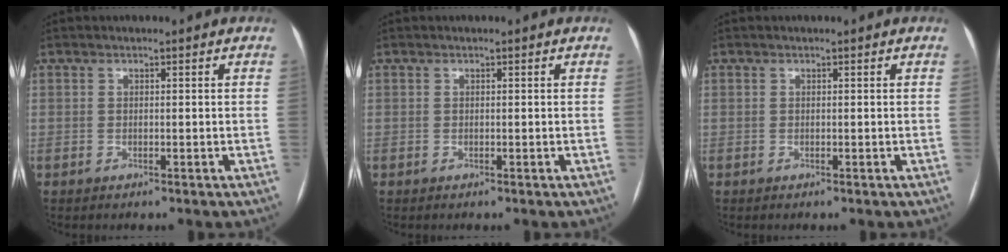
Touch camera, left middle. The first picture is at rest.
{"total": 0.0}
{"total": 0.0}